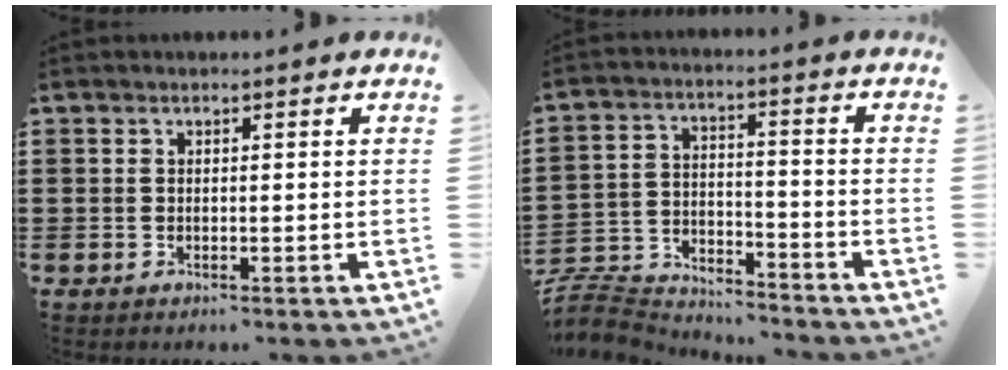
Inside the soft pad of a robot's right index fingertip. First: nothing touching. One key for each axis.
{"total": 6.8, "fx": -6.6, "fy": 1.6, "fz": 0.8, "tx": -0.034, "ty": 0.010, "tz": -0.136}